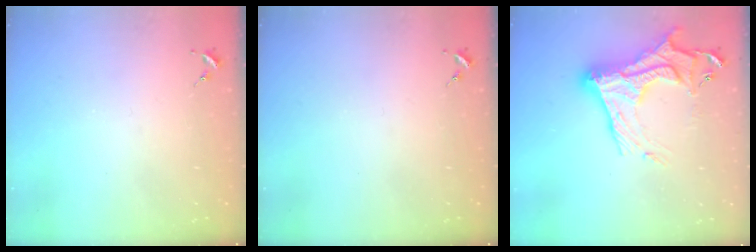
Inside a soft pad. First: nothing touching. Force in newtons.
{"total": 0.0}
{"total": 20.5, "press": 20.4, "slide": 1.6}